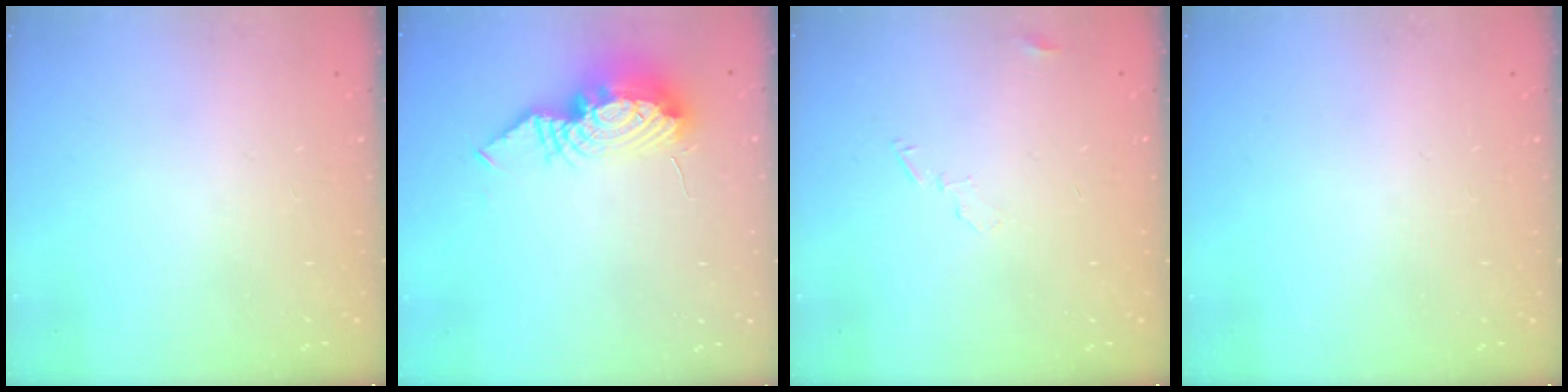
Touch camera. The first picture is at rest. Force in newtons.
{"total": 12.9, "press": 12.9, "slide": 0.8}
{"total": 4.5, "press": 4.5, "slide": 0.4}
{"total": 0.0}